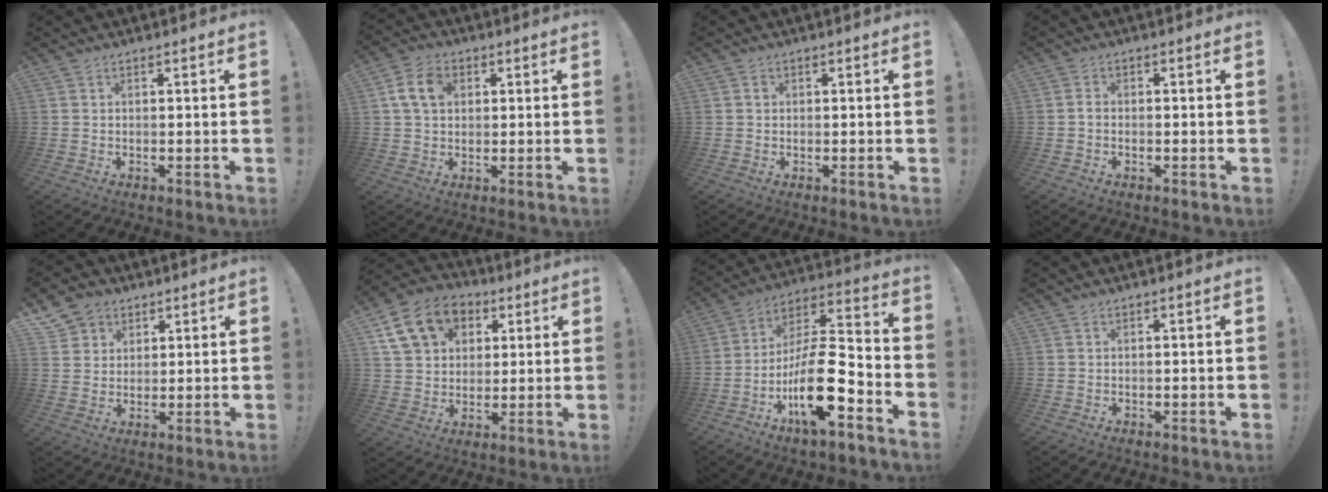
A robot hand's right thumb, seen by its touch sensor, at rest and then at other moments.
{"total": 8.6, "force": [2.4, 6.1, 5.5], "torque": [-0.093, 0.010, 0.046]}
{"total": 0.9, "force": [0.0, 0.8, 0.3], "torque": [0.004, 0.001, -0.002]}
{"total": 1.1, "force": [-0.8, 0.5, 0.6], "torque": [-0.014, 0.006, -0.014]}
{"total": 6.7, "force": [3.8, 5.4, 1.1], "torque": [-0.014, -0.025, 0.076]}
{"total": 16.0, "force": [6.8, 12.2, 7.8], "torque": [-0.105, -0.021, 0.133]}
{"total": 20.3, "force": [-8.3, 7.0, 17.2], "torque": [-0.315, 0.044, -0.133]}
{"total": 0.0}